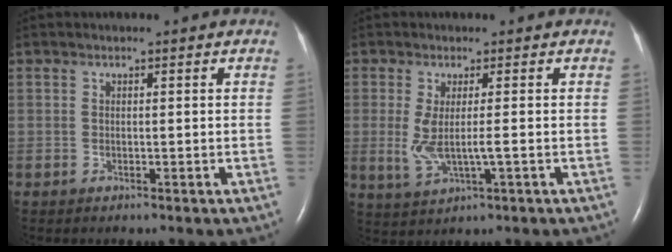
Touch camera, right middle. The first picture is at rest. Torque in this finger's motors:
{"motor_torque": [0.08, -0.03, 0.14, 0.06]}